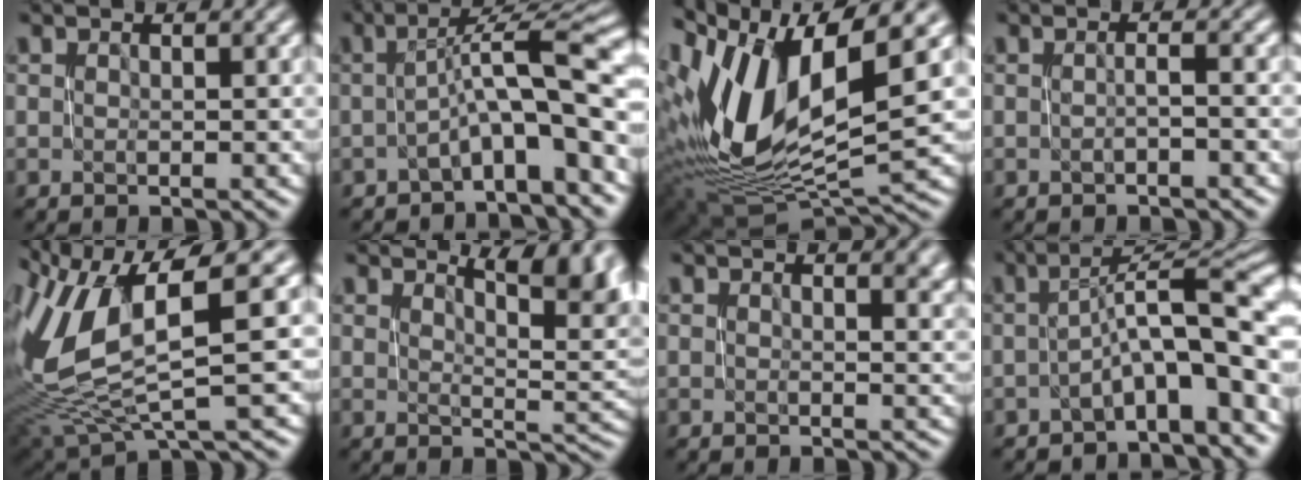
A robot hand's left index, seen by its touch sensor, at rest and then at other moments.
{"total": 7.6, "force": [-1.8, 1.5, 7.2], "torque": [-0.099, 0.028, -0.035]}
{"total": 12.8, "force": [3.3, 6.5, 10.5], "torque": [-0.227, 0.002, 0.053]}
{"total": 1.0, "force": [-0.3, 0.3, 0.9], "torque": [-0.012, -0.001, -0.008]}
{"total": 9.7, "force": [1.9, 3.6, 8.8], "torque": [-0.204, -0.007, 0.044]}
{"total": 7.3, "force": [3.5, 2.4, 6.0], "torque": [-0.059, 0.009, 0.054]}
{"total": 3.3, "force": [1.2, 1.7, 2.6], "torque": [-0.008, 0.004, 0.012]}
{"total": 7.9, "force": [-2.3, 2.0, 7.3], "torque": [-0.100, 0.025, -0.040]}